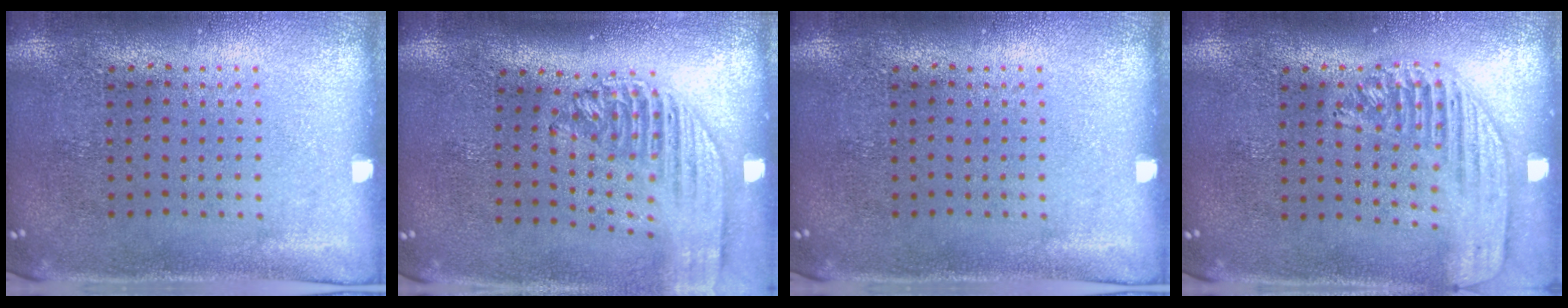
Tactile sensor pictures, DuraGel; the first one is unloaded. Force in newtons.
{"total": 2.1, "press": 1.6, "slide": 1.3}
{"total": 0.0}
{"total": 1.7, "press": 1.5, "slide": 0.7}